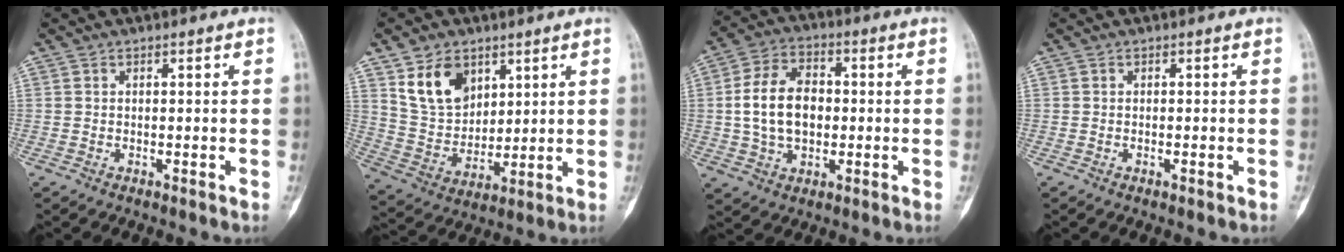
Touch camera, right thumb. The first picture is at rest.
{"total": 11.7, "force": [6.0, 8.1, 6.0], "torque": [-0.083, -0.032, 0.127]}
{"total": 12.1, "force": [0.1, 8.2, 8.9], "torque": [-0.151, 0.016, 0.001]}
{"total": 0.7, "force": [-0.3, 0.2, 0.6], "torque": [-0.011, 0.001, -0.004]}